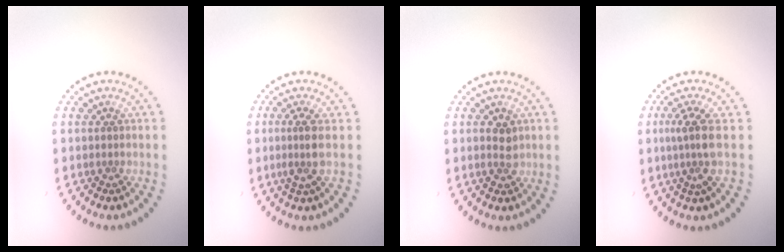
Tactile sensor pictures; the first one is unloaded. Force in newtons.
{"total": 2.3, "press": 1.7, "slide": 1.5}
{"total": 1.7, "press": 1.7, "slide": 0.1}
{"total": 2.8, "press": 2.0, "slide": 1.9}